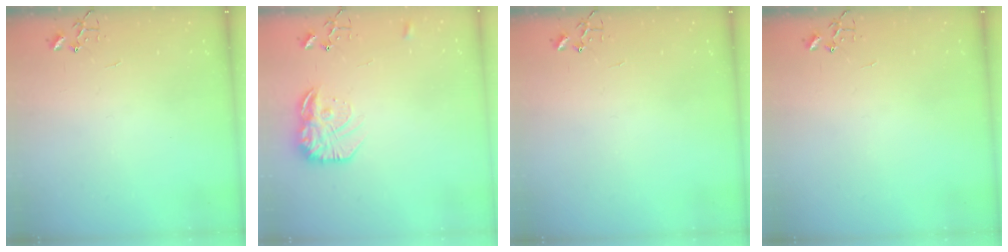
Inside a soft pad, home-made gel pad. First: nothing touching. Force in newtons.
{"total": 17.0, "press": 16.9, "slide": 1.4}
{"total": 0.0}
{"total": 0.0}